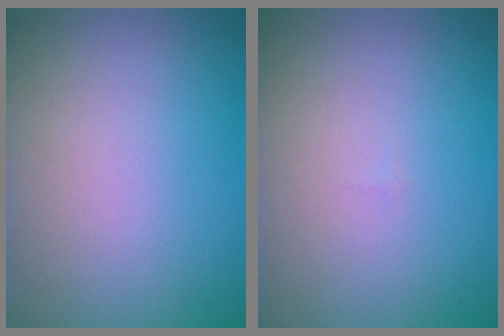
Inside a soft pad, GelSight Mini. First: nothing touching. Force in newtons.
{"total": 0.0}